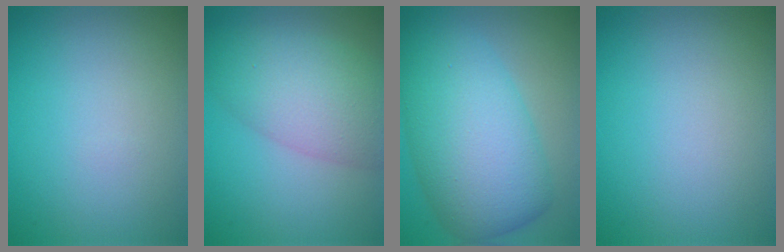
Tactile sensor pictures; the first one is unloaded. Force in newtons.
{"total": 7.0, "press": 7.0, "slide": 0.3}
{"total": 10.4, "press": 10.4, "slide": 0.2}
{"total": 0.0}